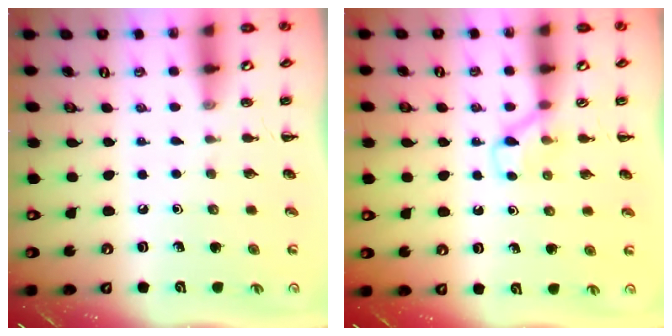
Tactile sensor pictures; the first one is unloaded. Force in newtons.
{"total": 4.3, "press": 4.0, "slide": 1.5}